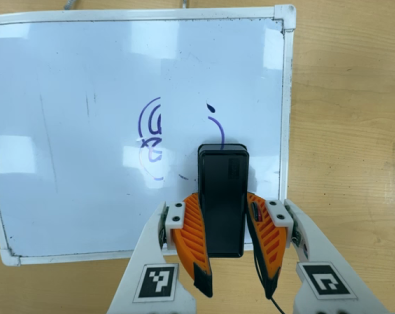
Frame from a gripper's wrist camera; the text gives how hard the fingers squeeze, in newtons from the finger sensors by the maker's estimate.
{"total": 7.3, "left": 5.1, "right": 9.6}